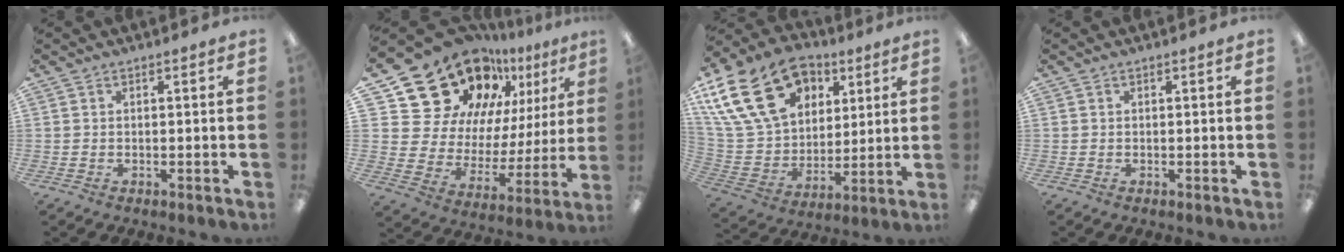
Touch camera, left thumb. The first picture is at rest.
{"total": 25.1, "force": [18.9, 14.0, 8.7], "torque": [-0.145, -0.134, 0.360]}
{"total": 24.4, "force": [12.1, 16.7, 13.0], "torque": [-0.256, -0.046, 0.221]}
{"total": 0.0}